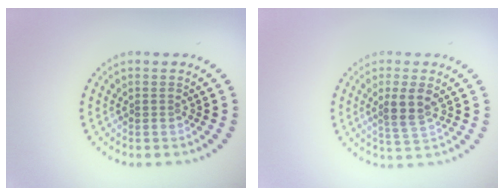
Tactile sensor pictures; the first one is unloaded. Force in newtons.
{"total": 2.6, "press": 2.3, "slide": 1.2}